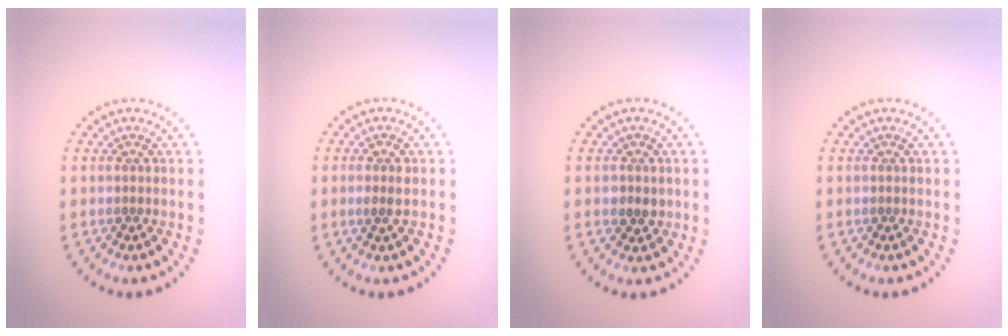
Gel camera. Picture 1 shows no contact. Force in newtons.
{"total": 1.4, "press": 1.3, "slide": 0.5}
{"total": 1.7, "press": 1.6, "slide": 0.7}
{"total": 0.0}